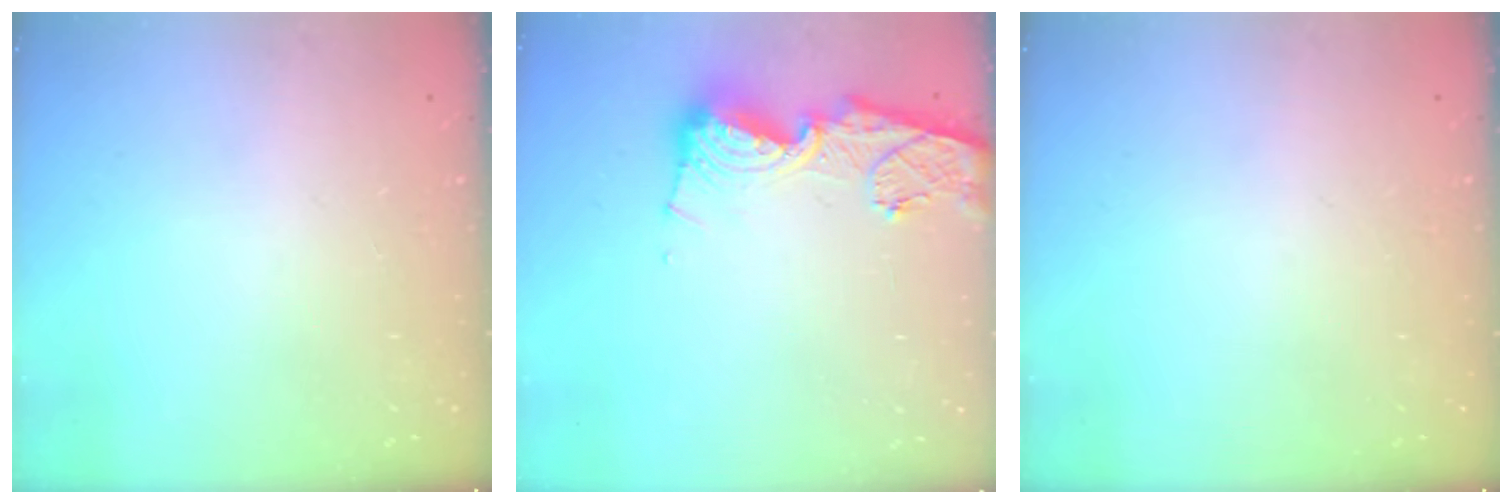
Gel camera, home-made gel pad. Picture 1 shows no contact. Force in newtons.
{"total": 13.0, "press": 12.9, "slide": 1.5}
{"total": 0.0}